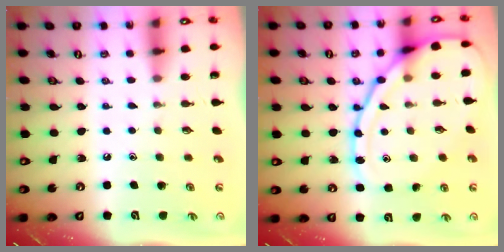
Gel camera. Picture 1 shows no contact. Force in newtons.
{"total": 15.8, "press": 15.8, "slide": 0.9}